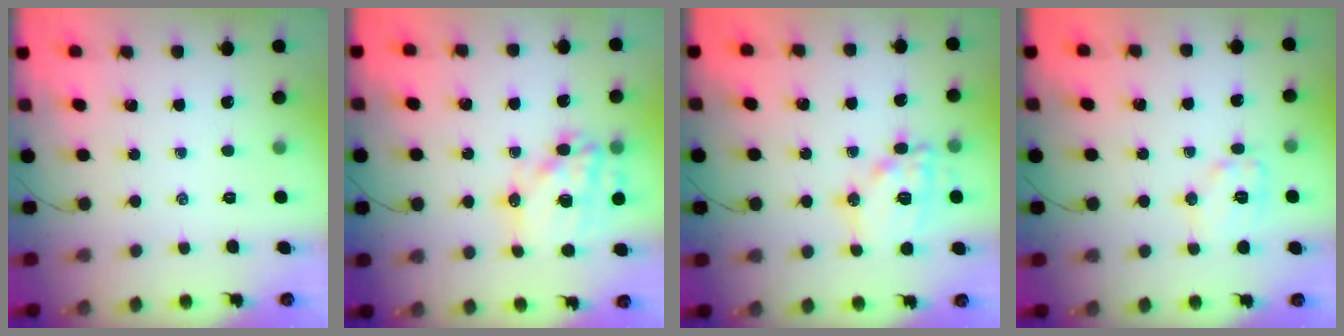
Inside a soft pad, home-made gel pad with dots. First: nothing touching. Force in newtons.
{"total": 18.2, "press": 17.8, "slide": 3.8}
{"total": 14.7, "press": 14.6, "slide": 1.8}
{"total": 9.0, "press": 9.0, "slide": 0.2}